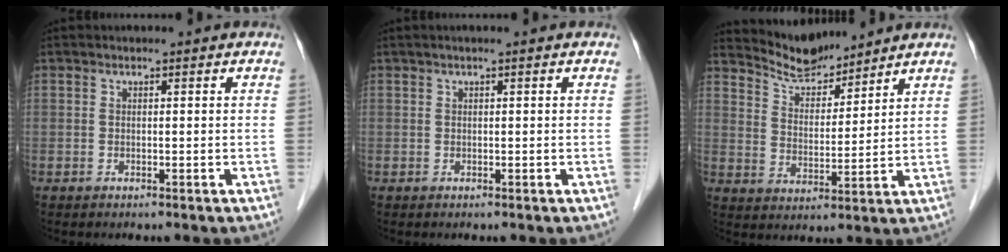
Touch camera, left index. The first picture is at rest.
{"total": 0.6, "force": [0.2, -0.1, 0.5], "torque": [-0.015, 0.005, 0.007]}
{"total": 7.2, "force": [7.0, 1.1, 0.8], "torque": [-0.027, 0.010, 0.135]}